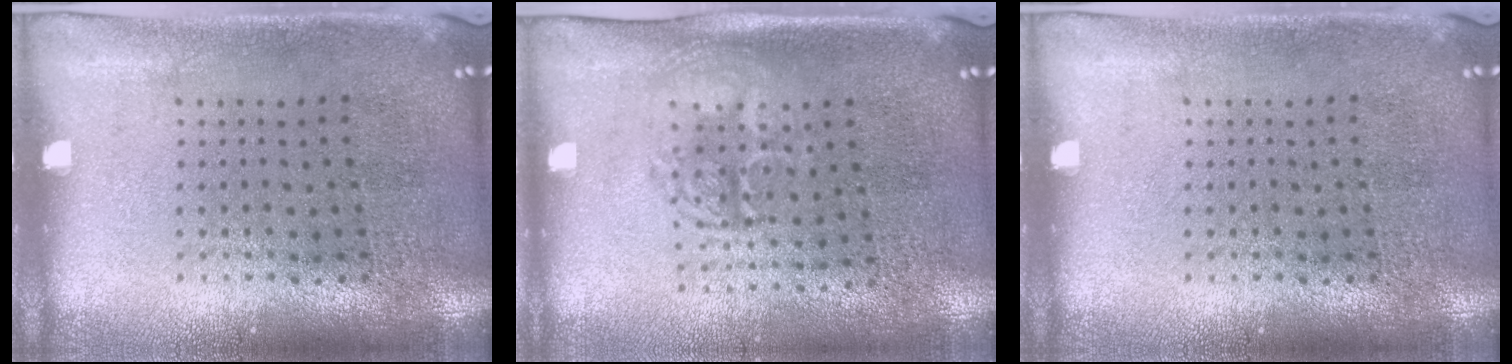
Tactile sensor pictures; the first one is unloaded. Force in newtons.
{"total": 1.5, "press": 1.3, "slide": 0.6}
{"total": 0.0}